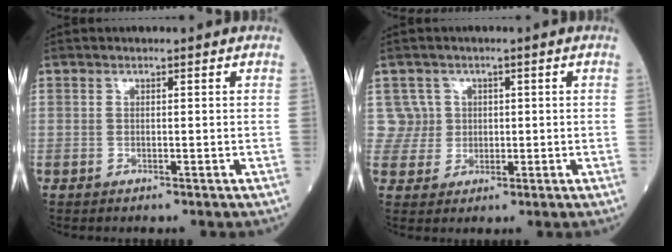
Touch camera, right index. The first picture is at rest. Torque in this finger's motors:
{"motor_torque": [-0.21, 0.16, -0.04, -0.04]}